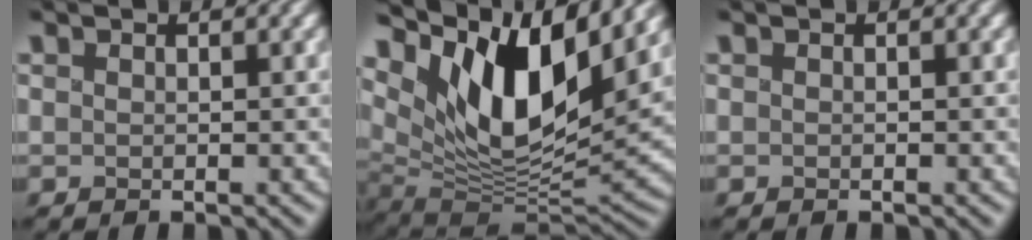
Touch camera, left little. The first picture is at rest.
{"total": 12.9, "force": [5.8, 5.9, 9.9], "torque": [-0.164, 0.002, 0.104]}
{"total": 0.0}